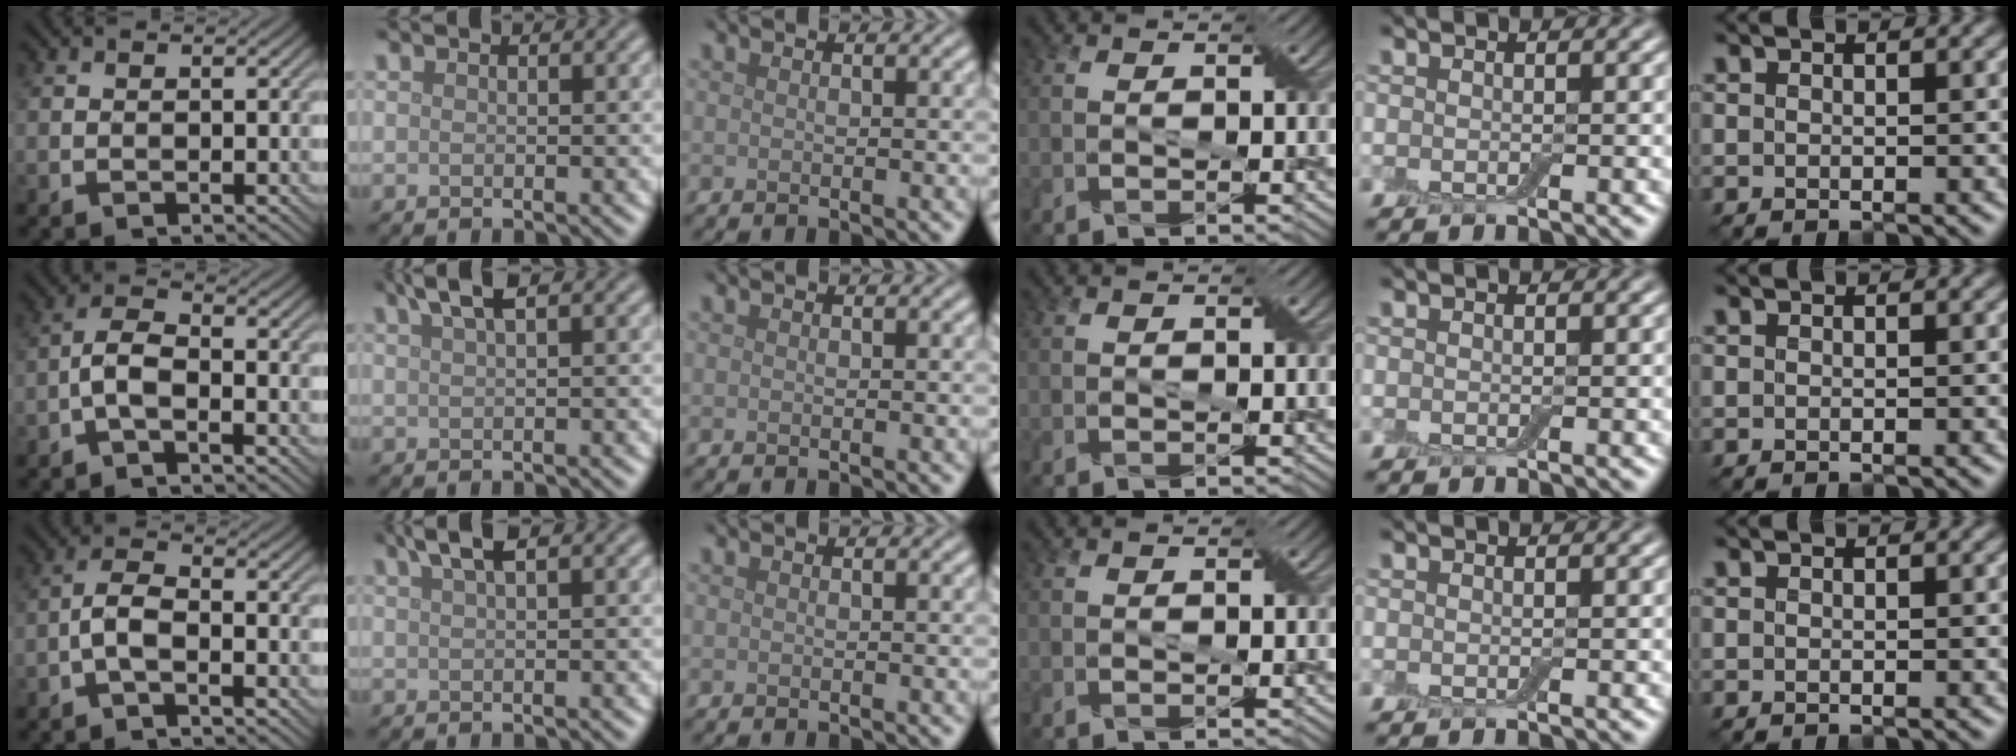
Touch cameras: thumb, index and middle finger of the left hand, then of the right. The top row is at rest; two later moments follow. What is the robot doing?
{"motion": "shake", "object": "box of matches"}